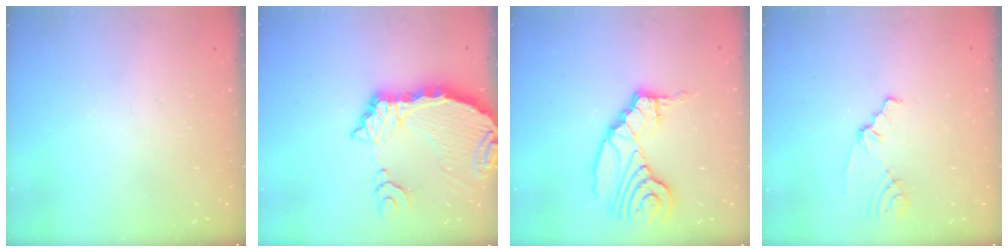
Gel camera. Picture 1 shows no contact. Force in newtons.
{"total": 11.6, "press": 11.5, "slide": 1.4}
{"total": 14.5, "press": 14.4, "slide": 1.5}
{"total": 1.8, "press": 1.8, "slide": 0.2}